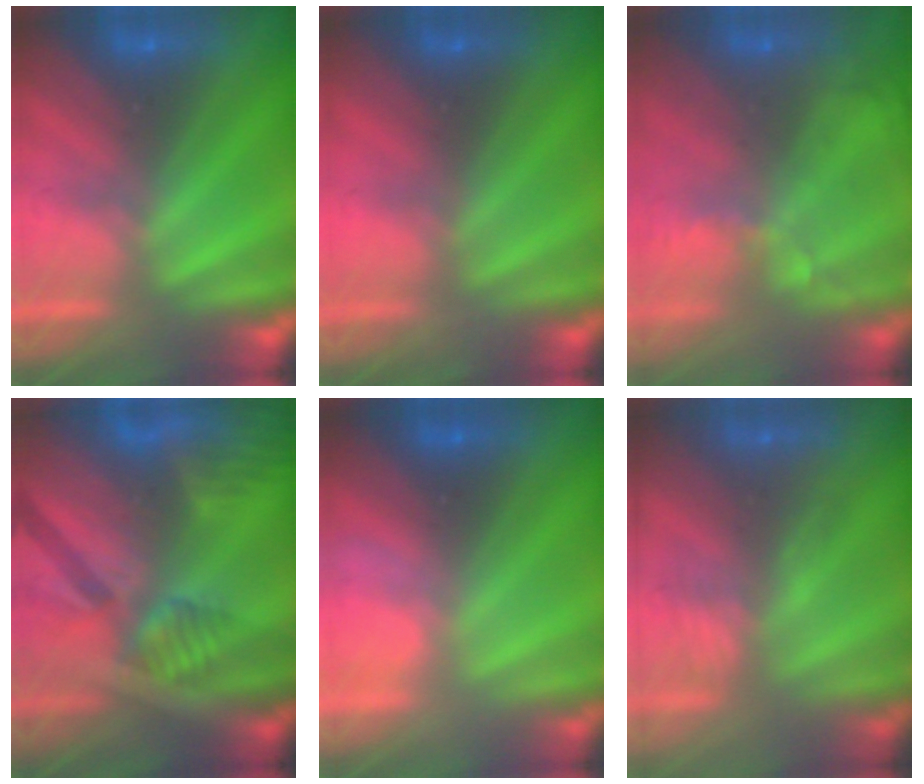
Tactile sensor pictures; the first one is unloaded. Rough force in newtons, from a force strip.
{"total": 4.9}
{"total": 11.4}
{"total": 6.1}
{"total": 2.9}
{"total": 3.7}